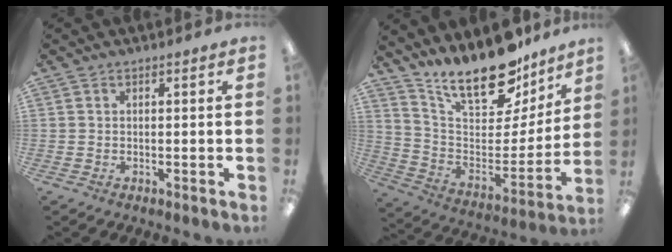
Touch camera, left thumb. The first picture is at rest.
{"total": 21.4, "force": [16.9, 8.4, 10.1], "torque": [-0.159, -0.122, 0.294]}